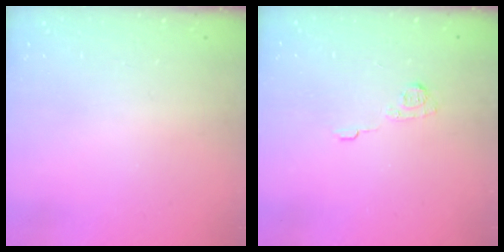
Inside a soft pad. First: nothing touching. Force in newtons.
{"total": 5.9, "press": 5.9, "slide": 0.7}